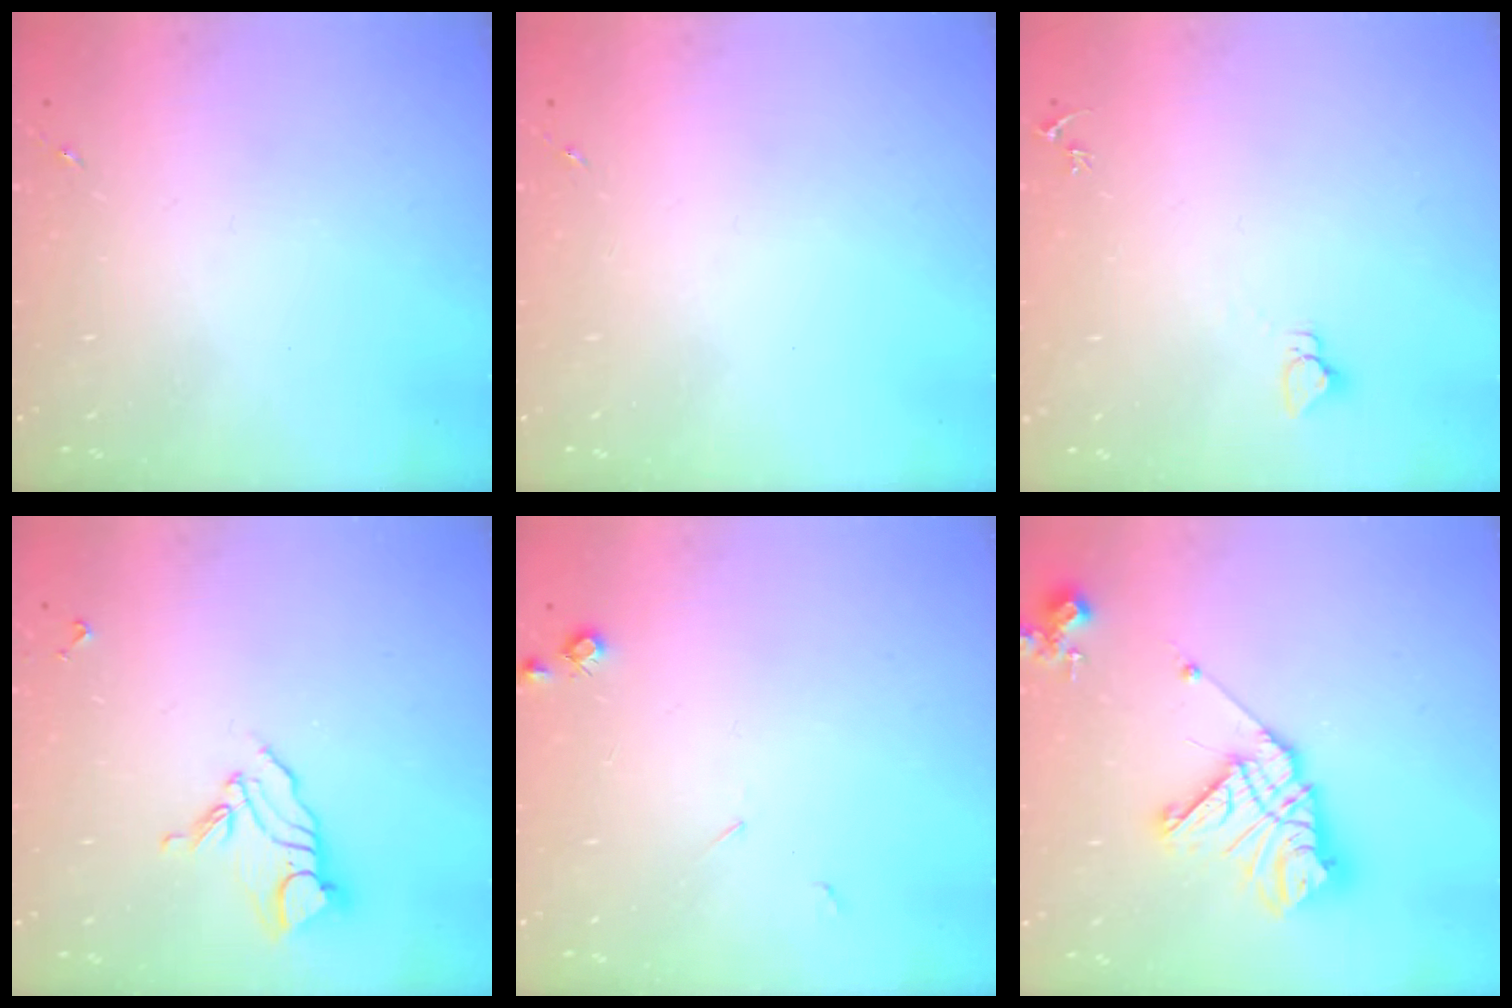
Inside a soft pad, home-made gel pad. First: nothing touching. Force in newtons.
{"total": 0.0}
{"total": 2.8, "press": 2.8, "slide": 0.2}
{"total": 9.9, "press": 9.8, "slide": 0.8}
{"total": 5.6, "press": 5.6, "slide": 0.8}
{"total": 17.8, "press": 17.7, "slide": 2.1}